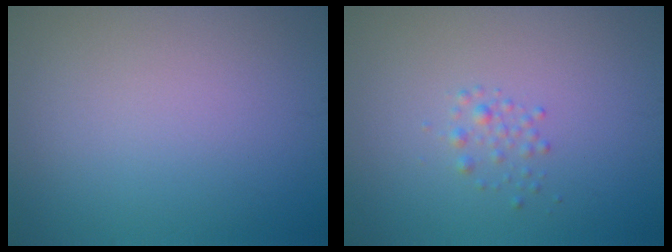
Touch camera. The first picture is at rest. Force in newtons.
{"total": 1.1, "press": 1.1, "slide": 0.1}